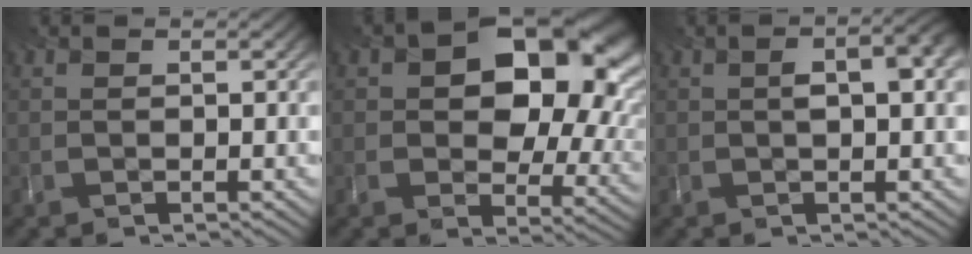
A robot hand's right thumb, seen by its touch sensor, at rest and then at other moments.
{"total": 15.0, "force": [4.5, 9.6, 10.7], "torque": [-0.132, -0.009, 0.084]}
{"total": 4.0, "force": [0.7, 1.4, 3.7], "torque": [-0.059, 0.003, 0.011]}